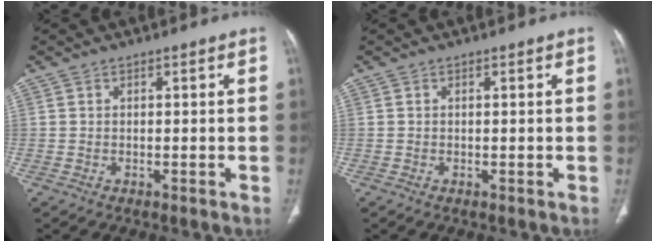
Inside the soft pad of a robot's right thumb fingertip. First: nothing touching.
{"total": 0.0}